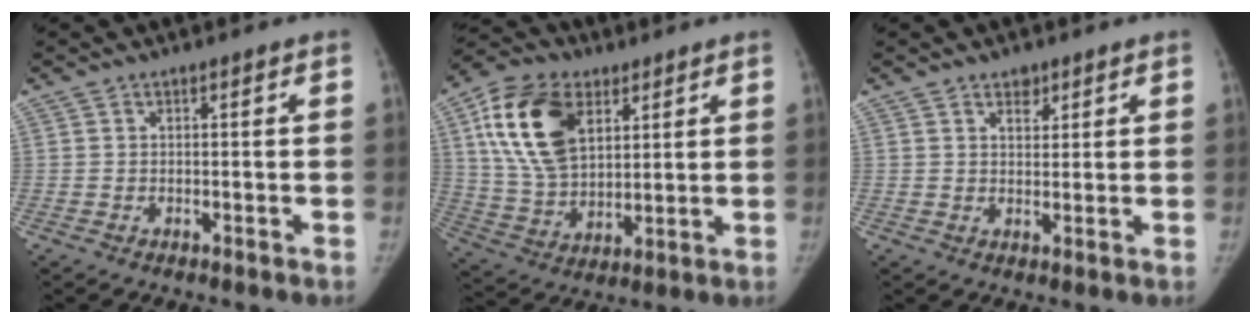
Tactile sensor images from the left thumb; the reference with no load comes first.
{"total": 18.5, "force": [7.1, 11.7, 12.4], "torque": [-0.214, -0.017, 0.135]}
{"total": 10.6, "force": [5.9, 8.5, 2.1], "torque": [0.027, -0.011, 0.072]}